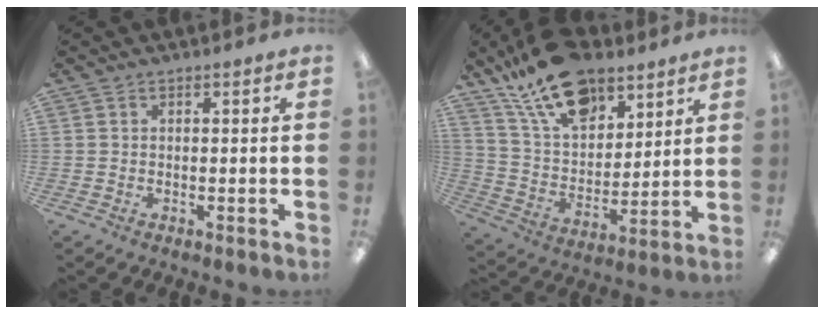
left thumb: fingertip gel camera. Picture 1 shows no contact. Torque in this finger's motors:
{"motor_torque": [0.34, 0.58, 1.43, -1.34, 0.12]}